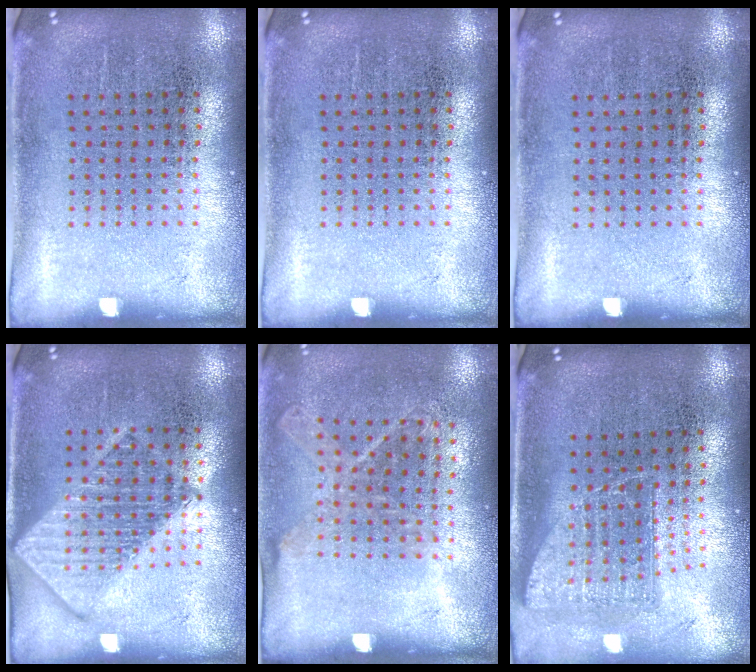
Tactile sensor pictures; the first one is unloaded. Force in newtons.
{"total": 0.0}
{"total": 0.0}
{"total": 2.0, "press": 2.0, "slide": 0.2}
{"total": 1.2, "press": 1.0, "slide": 0.6}
{"total": 1.5, "press": 1.2, "slide": 0.9}